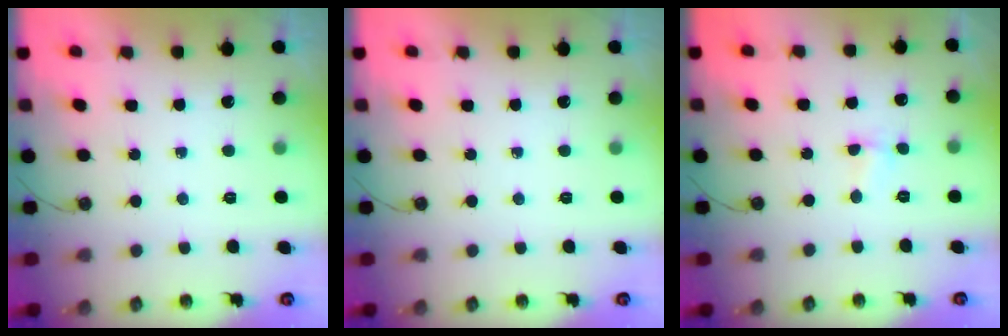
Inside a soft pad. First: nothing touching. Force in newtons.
{"total": 0.0}
{"total": 3.1, "press": 1.6, "slide": 2.6}